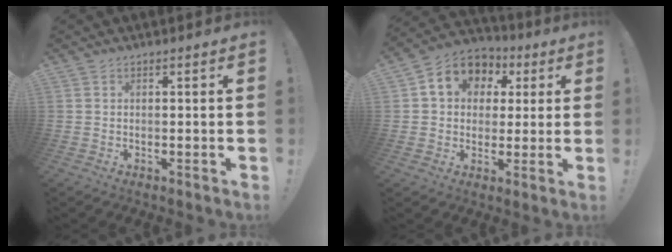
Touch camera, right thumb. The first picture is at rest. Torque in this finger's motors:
{"motor_torque": [1.17, 1.86, 0.85, 0.01, 0.05]}